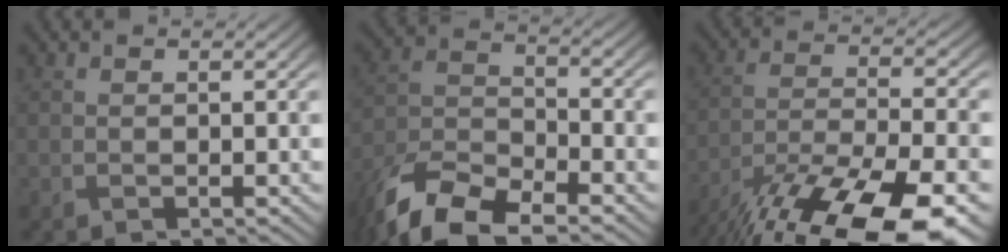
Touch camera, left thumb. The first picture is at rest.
{"total": 11.9, "force": [-8.7, 4.5, 6.7], "torque": [-0.138, -0.018, -0.175]}
{"total": 19.3, "force": [-14.9, 5.1, 11.2], "torque": [-0.198, -0.040, -0.238]}